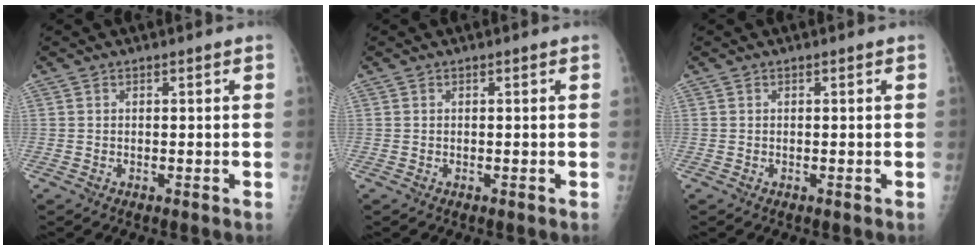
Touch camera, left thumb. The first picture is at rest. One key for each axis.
{"total": 0.0}
{"total": 0.0}